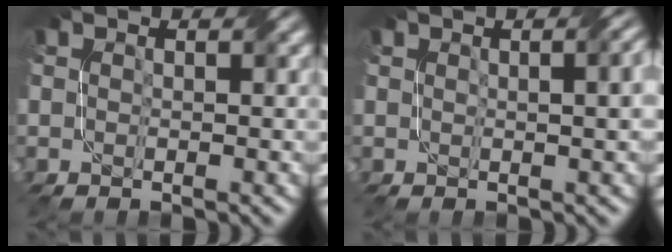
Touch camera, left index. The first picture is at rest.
{"total": 4.0, "force": [0.8, 1.9, 3.5], "torque": [-0.018, 0.022, 0.009]}